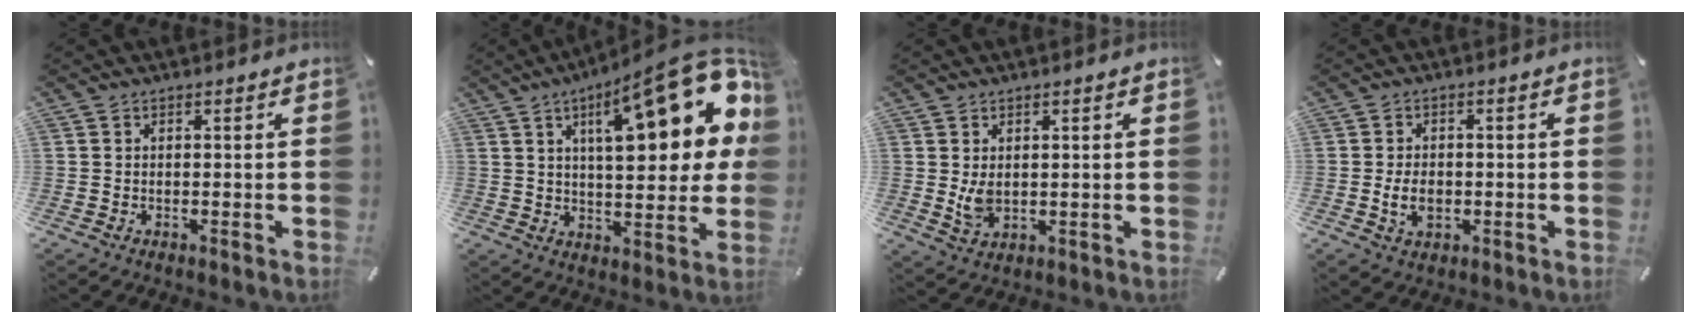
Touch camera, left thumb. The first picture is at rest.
{"total": 26.1, "force": [11.0, 8.7, 22.0], "torque": [-0.318, -0.053, 0.169]}
{"total": 4.8, "force": [0.6, 3.2, 3.5], "torque": [-0.078, -0.007, 0.007]}
{"total": 5.3, "force": [-1.2, 3.6, 3.7], "torque": [-0.085, 0.001, -0.024]}